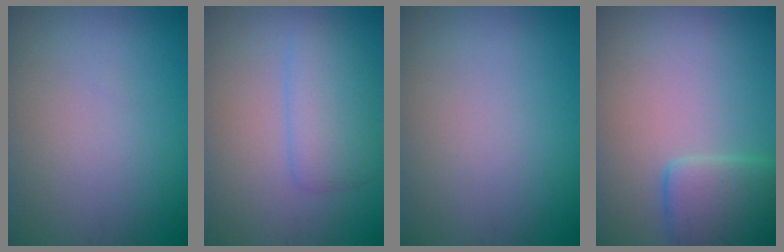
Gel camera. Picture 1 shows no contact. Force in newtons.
{"total": 3.1, "press": 3.0, "slide": 0.1}
{"total": 0.0}
{"total": 3.6, "press": 3.6, "slide": 0.4}